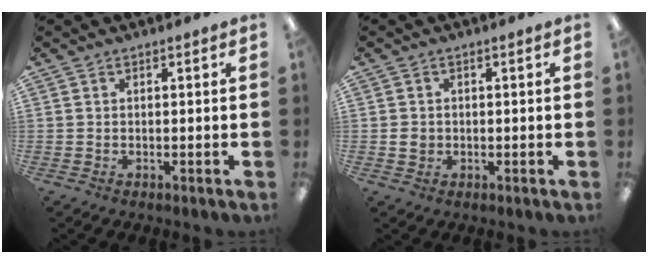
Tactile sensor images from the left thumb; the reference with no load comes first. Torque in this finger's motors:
{"motor_torque": [-0.01, 0.01, 0.01, 0.01, 0.00]}